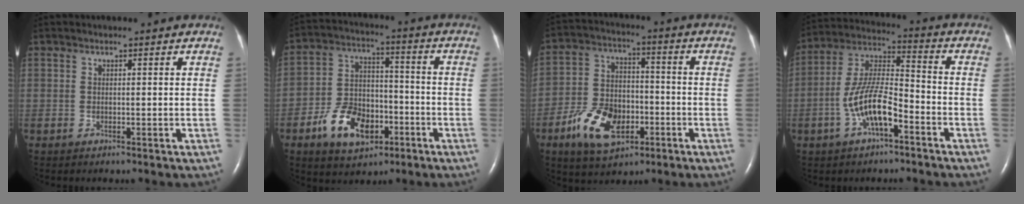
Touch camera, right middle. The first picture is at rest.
{"total": 11.5, "force": [-5.4, 7.0, 7.4], "torque": [-0.150, 0.015, -0.088]}
{"total": 11.8, "force": [-5.2, 6.7, 8.2], "torque": [-0.172, 0.008, -0.087]}
{"total": 10.7, "force": [-4.4, 3.2, 9.3], "torque": [-0.197, 0.014, -0.080]}